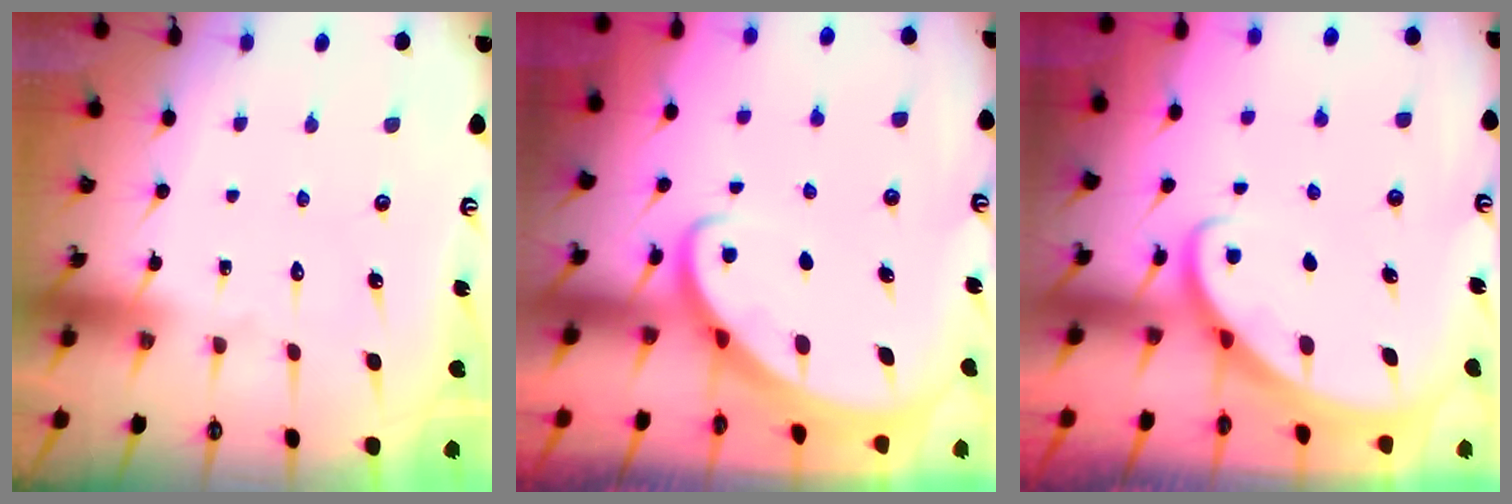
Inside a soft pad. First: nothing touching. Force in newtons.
{"total": 2.5, "press": 2.5, "slide": 0.3}
{"total": 2.7, "press": 2.7, "slide": 0.2}